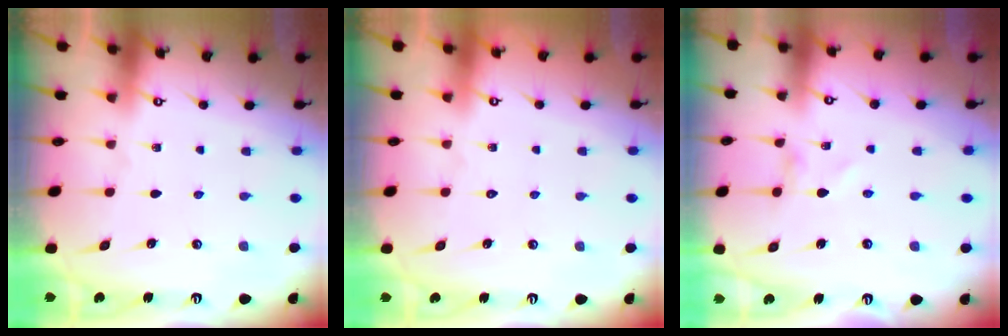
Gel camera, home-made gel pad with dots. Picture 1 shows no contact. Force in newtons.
{"total": 1.7, "press": 1.7, "slide": 0.1}
{"total": 1.0, "press": 1.0, "slide": 0.1}